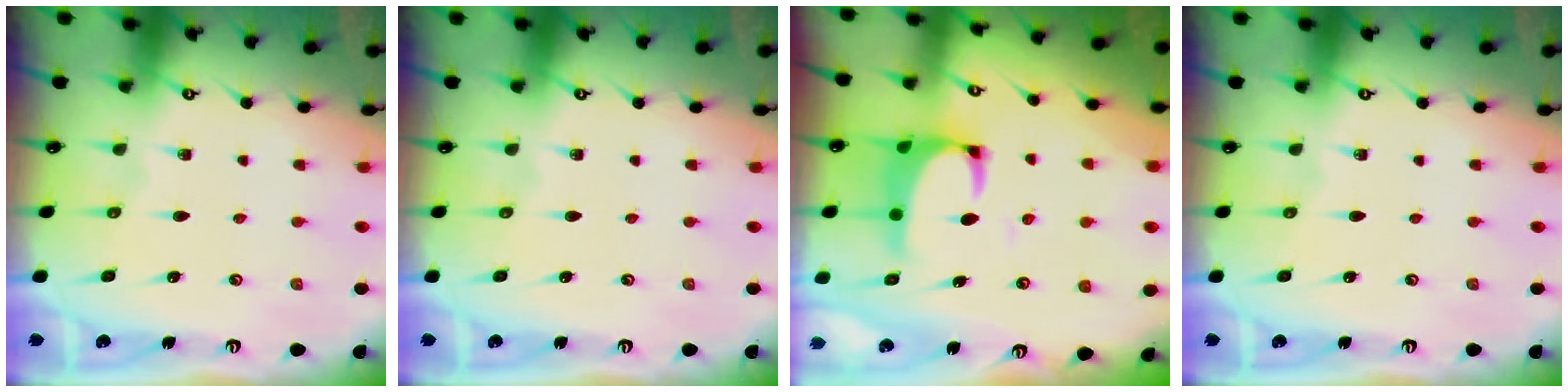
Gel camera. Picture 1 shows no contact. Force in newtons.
{"total": 0.0}
{"total": 1.7, "press": 1.5, "slide": 0.7}
{"total": 0.0}